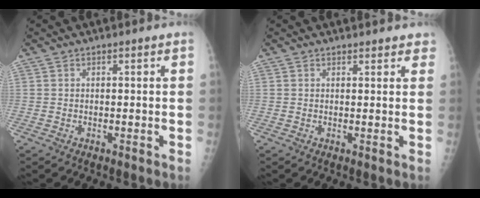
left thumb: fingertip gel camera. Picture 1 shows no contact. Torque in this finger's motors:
{"motor_torque": [-0.33, 0.20, -0.08, -0.19, 0.01]}